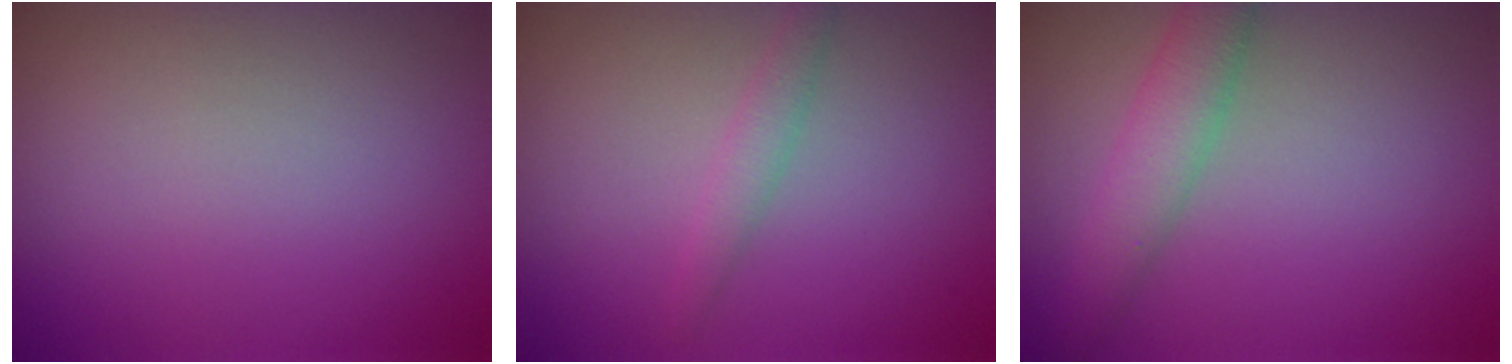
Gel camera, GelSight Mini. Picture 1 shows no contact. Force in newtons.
{"total": 1.4, "press": 1.4, "slide": 0.1}
{"total": 3.4, "press": 3.4, "slide": 0.0}